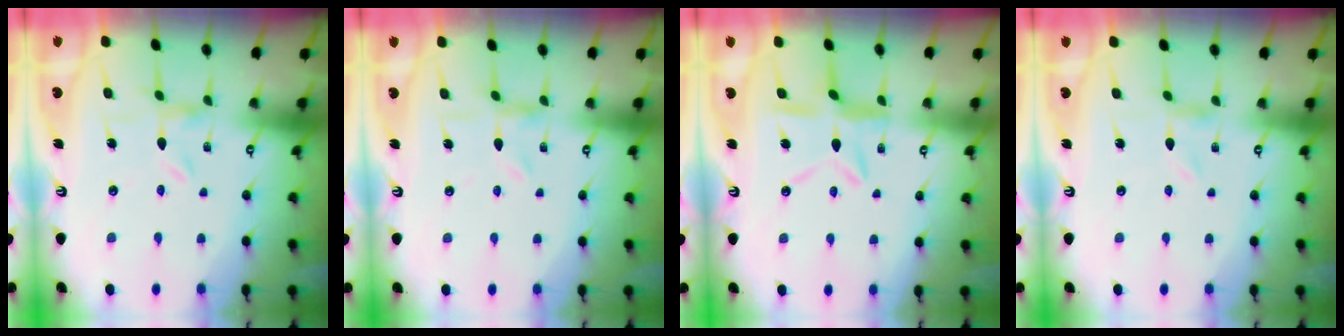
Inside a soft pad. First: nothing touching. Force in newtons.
{"total": 3.4, "press": 3.4, "slide": 0.4}
{"total": 10.5, "press": 10.4, "slide": 0.9}
{"total": 0.0}